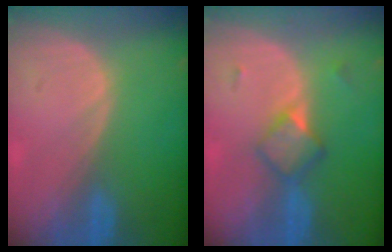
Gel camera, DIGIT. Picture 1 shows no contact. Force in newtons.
{"total": 4.8, "press": 4.2, "slide": 2.2}